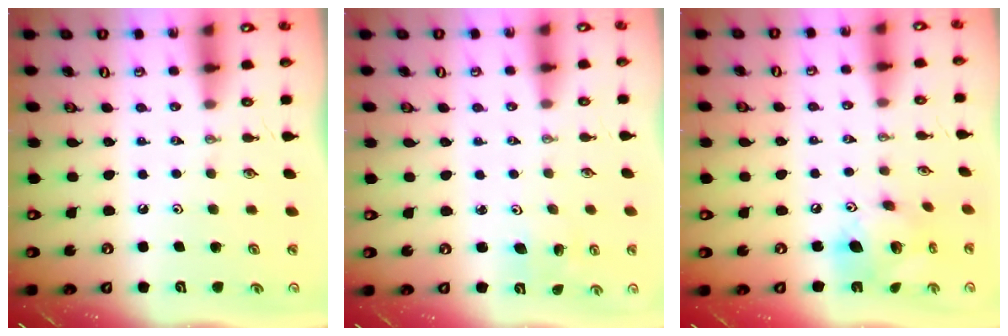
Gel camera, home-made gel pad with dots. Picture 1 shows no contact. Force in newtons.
{"total": 3.6, "press": 3.6, "slide": 0.3}
{"total": 13.5, "press": 13.5, "slide": 0.9}